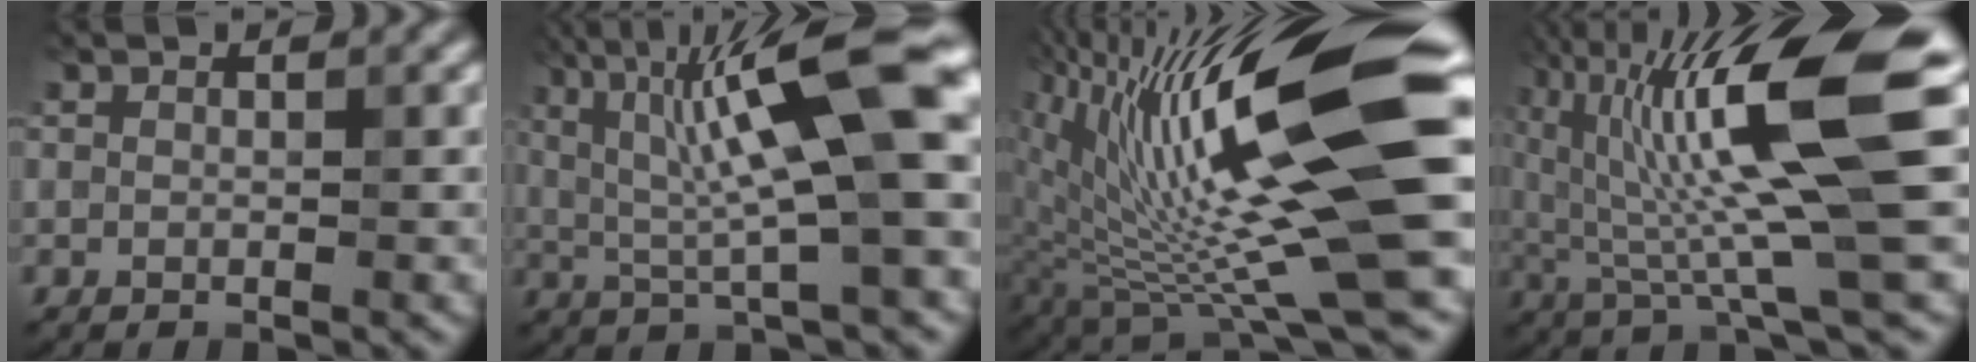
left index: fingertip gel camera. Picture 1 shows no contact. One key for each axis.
{"total": 13.4, "fx": 3.0, "fy": 2.5, "fz": 12.8, "tx": -0.205, "ty": 0.016, "tz": 0.048}
{"total": 18.5, "fx": 3.3, "fy": 4.0, "fz": 17.7, "tx": -0.295, "ty": 0.003, "tz": 0.062}
{"total": 14.1, "fx": 3.1, "fy": 2.2, "fz": 13.6, "tx": -0.223, "ty": 0.012, "tz": 0.055}